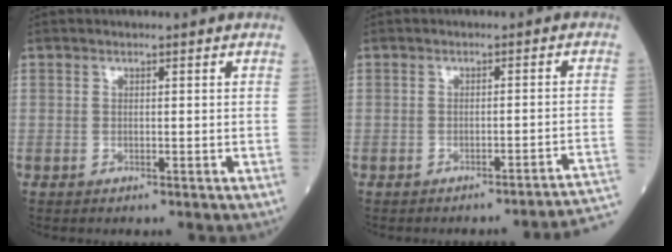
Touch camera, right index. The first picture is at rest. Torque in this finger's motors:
{"motor_torque": [-0.61, -0.62, -0.12, -0.01]}